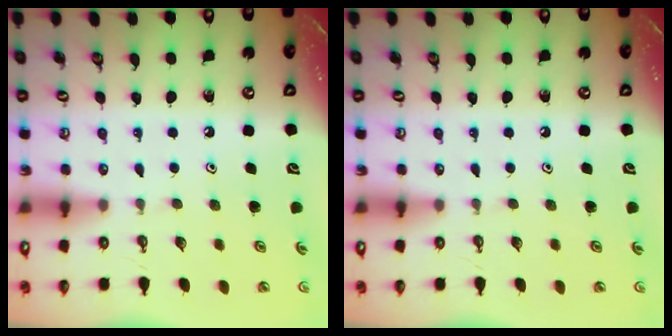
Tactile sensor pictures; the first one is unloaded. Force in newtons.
{"total": 0.0}